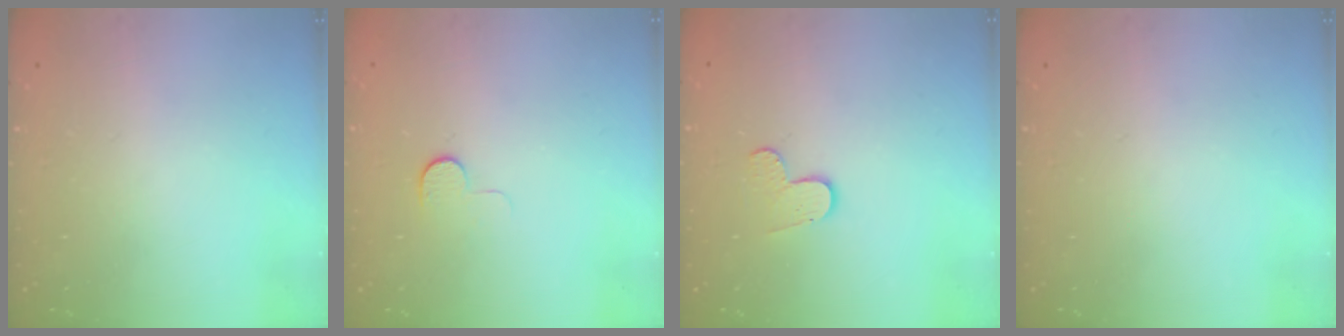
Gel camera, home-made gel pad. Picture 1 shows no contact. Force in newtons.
{"total": 5.7, "press": 5.7, "slide": 0.6}
{"total": 4.3, "press": 4.3, "slide": 0.4}
{"total": 0.0}